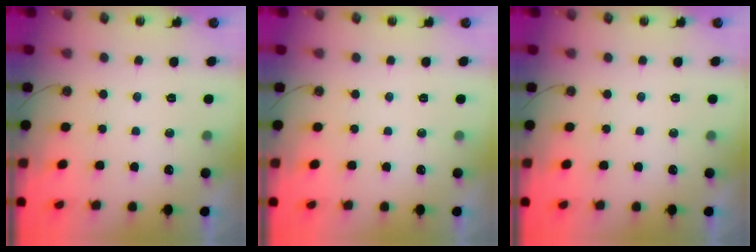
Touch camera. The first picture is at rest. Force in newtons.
{"total": 0.0}
{"total": 0.0}